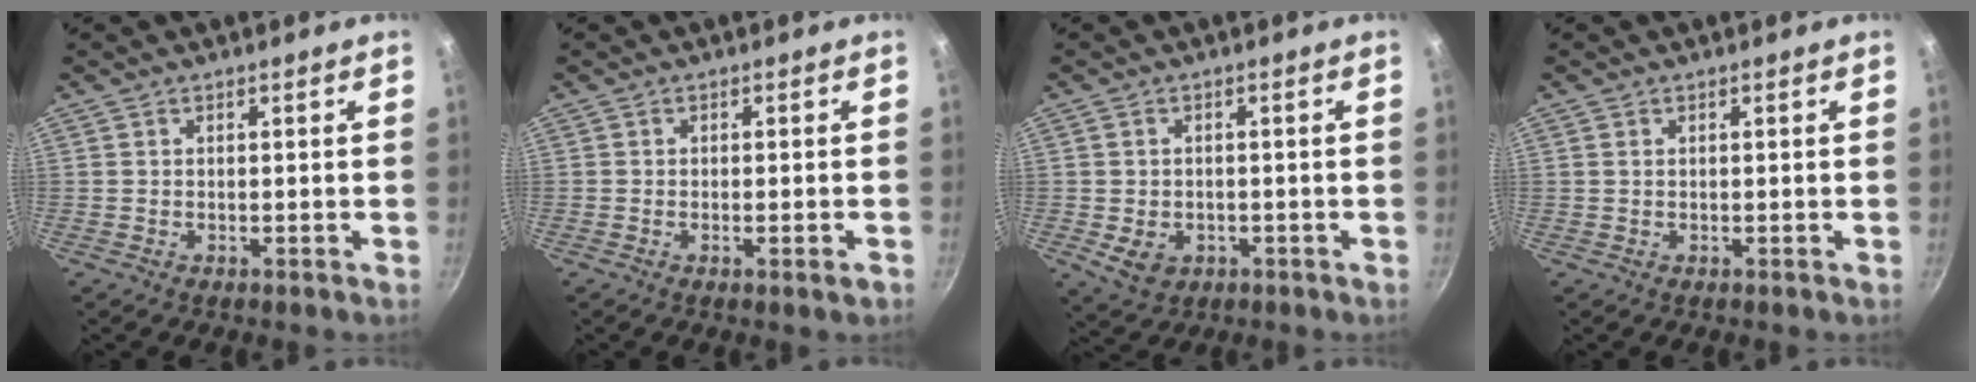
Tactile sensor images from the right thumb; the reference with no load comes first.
{"total": 1.9, "force": [-0.8, 0.3, 1.7], "torque": [-0.032, 0.002, -0.016]}
{"total": 5.0, "force": [-1.3, 3.9, 2.8], "torque": [-0.036, 0.000, -0.008]}
{"total": 0.0}